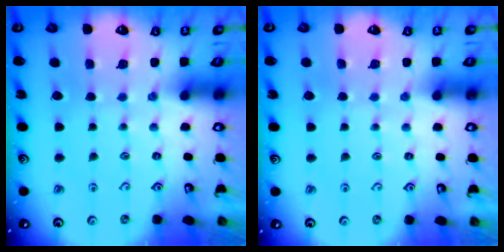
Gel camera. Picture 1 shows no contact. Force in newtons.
{"total": 0.8, "press": 0.8, "slide": 0.1}